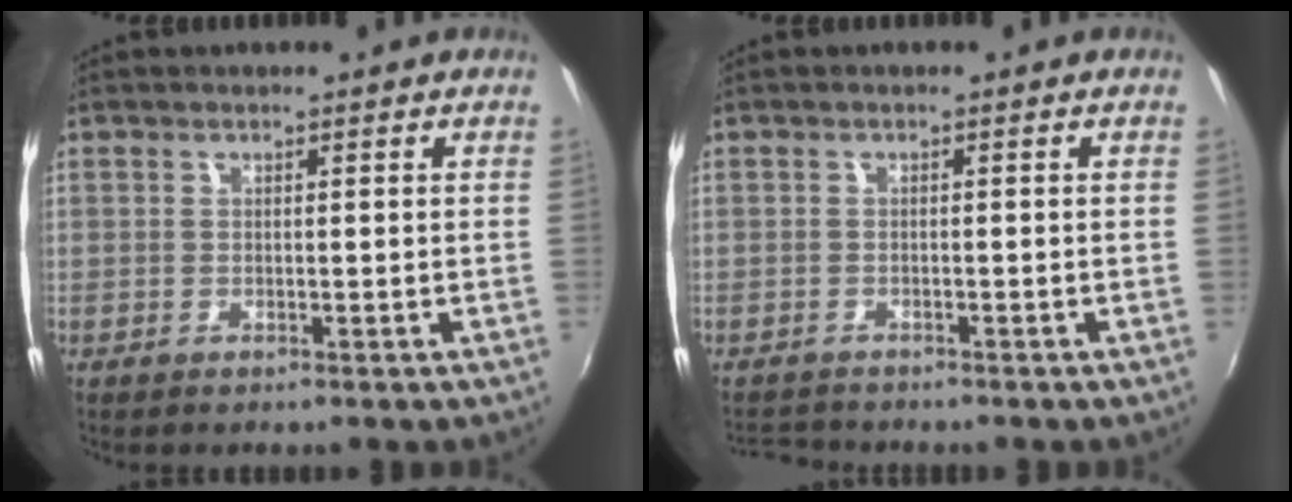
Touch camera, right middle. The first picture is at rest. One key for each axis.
{"total": 2.8, "fx": -2.7, "fy": 0.5, "fz": 0.3, "tx": -0.018, "ty": -0.007, "tz": -0.050}